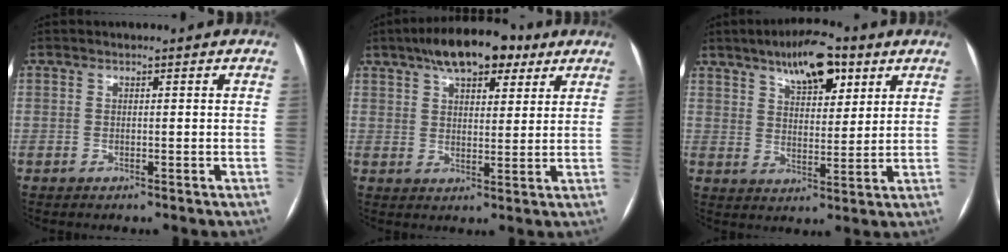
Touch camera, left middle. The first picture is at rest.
{"total": 12.2, "force": [7.8, 4.9, 8.0], "torque": [-0.129, 0.032, 0.125]}
{"total": 10.3, "force": [6.2, 4.0, 7.2], "torque": [-0.113, 0.013, 0.102]}